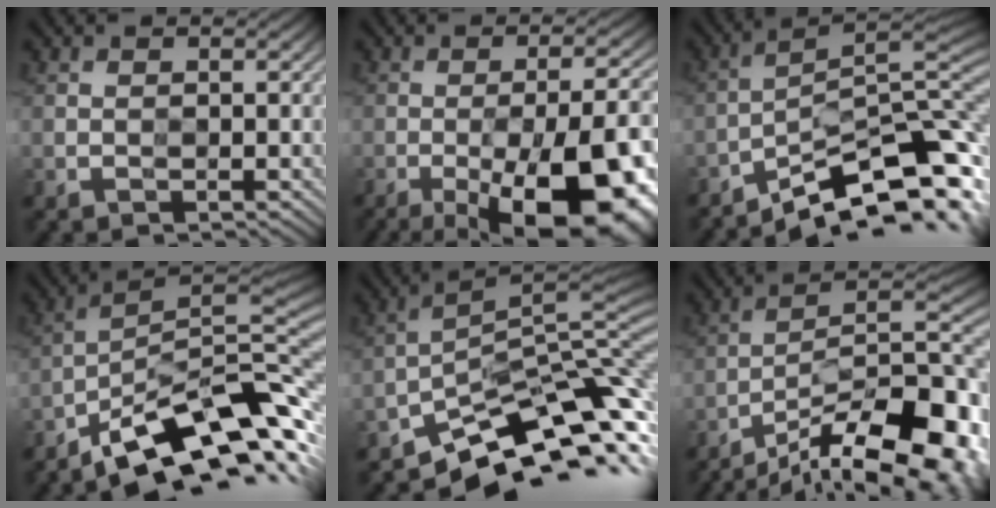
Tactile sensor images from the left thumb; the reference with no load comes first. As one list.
[{"total": 18.1, "force": [-8.0, 6.2, 15.0], "torque": [-0.202, 0.001, -0.114]}, {"total": 11.7, "force": [-8.3, 2.7, 7.7], "torque": [-0.126, -0.002, -0.144]}, {"total": 13.1, "force": [-8.3, 3.7, 9.4], "torque": [-0.164, 0.002, -0.151]}, {"total": 12.6, "force": [-8.0, 4.5, 8.6], "torque": [-0.143, 0.006, -0.148]}, {"total": 18.9, "force": [-12.8, 5.6, 12.8], "torque": [-0.166, -0.002, -0.200]}]